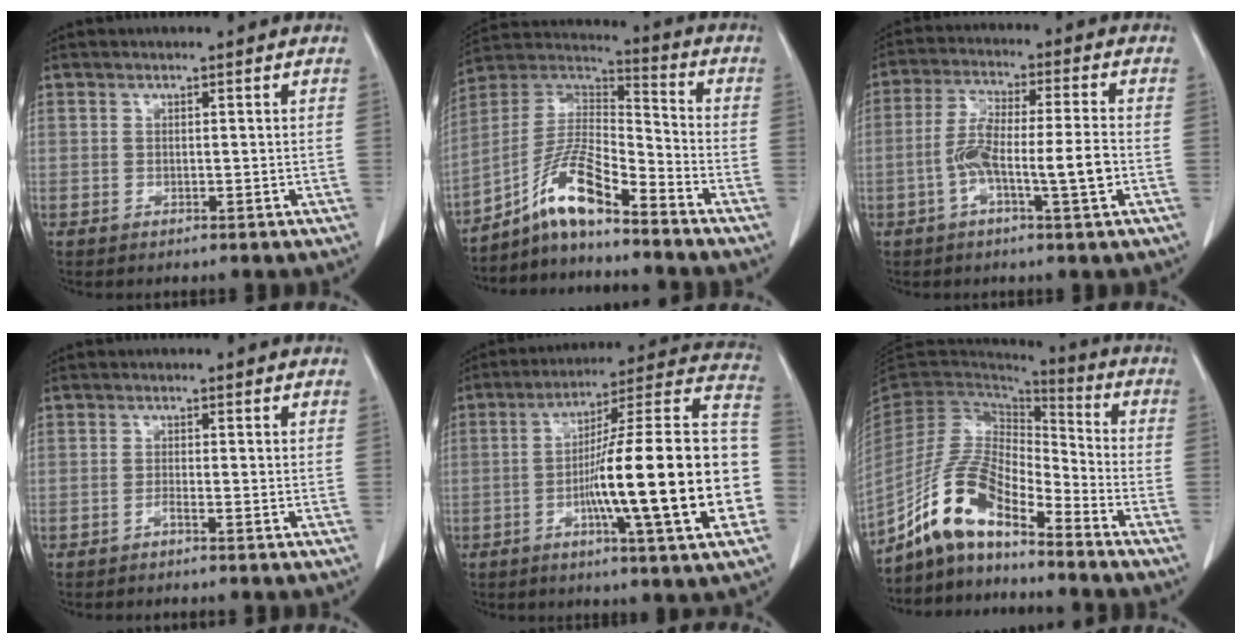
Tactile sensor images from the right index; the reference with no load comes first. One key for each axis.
{"total": 11.2, "fx": -7.9, "fy": 1.3, "fz": 7.8, "tx": -0.165, "ty": 0.018, "tz": -0.146}
{"total": 9.7, "fx": -2.5, "fy": 0.9, "fz": 9.3, "tx": -0.174, "ty": 0.012, "tz": -0.049}
{"total": 0.9, "fx": -0.7, "fy": -0.3, "fz": 0.5, "tx": -0.010, "ty": 0.002, "tz": -0.015}
{"total": 25.2, "fx": -5.0, "fy": 1.0, "fz": 24.7, "tx": -0.289, "ty": 0.012, "tz": -0.085}
{"total": 11.7, "fx": -9.0, "fy": 3.1, "fz": 6.7, "tx": -0.146, "ty": 0.022, "tz": -0.168}